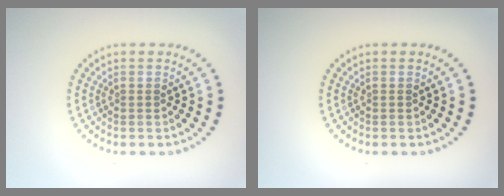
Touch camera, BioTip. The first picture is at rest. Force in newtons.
{"total": 0.0}